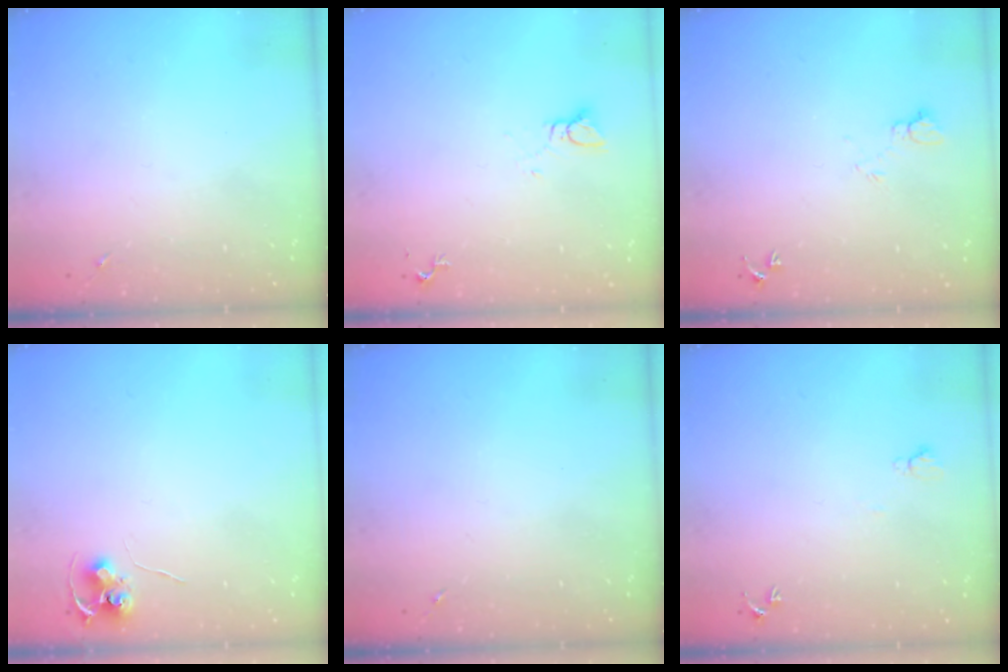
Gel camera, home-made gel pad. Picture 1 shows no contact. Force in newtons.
{"total": 2.8, "press": 2.8, "slide": 0.1}
{"total": 4.2, "press": 4.1, "slide": 0.5}
{"total": 6.9, "press": 6.9, "slide": 0.5}
{"total": 0.0}
{"total": 4.8, "press": 4.8, "slide": 0.6}